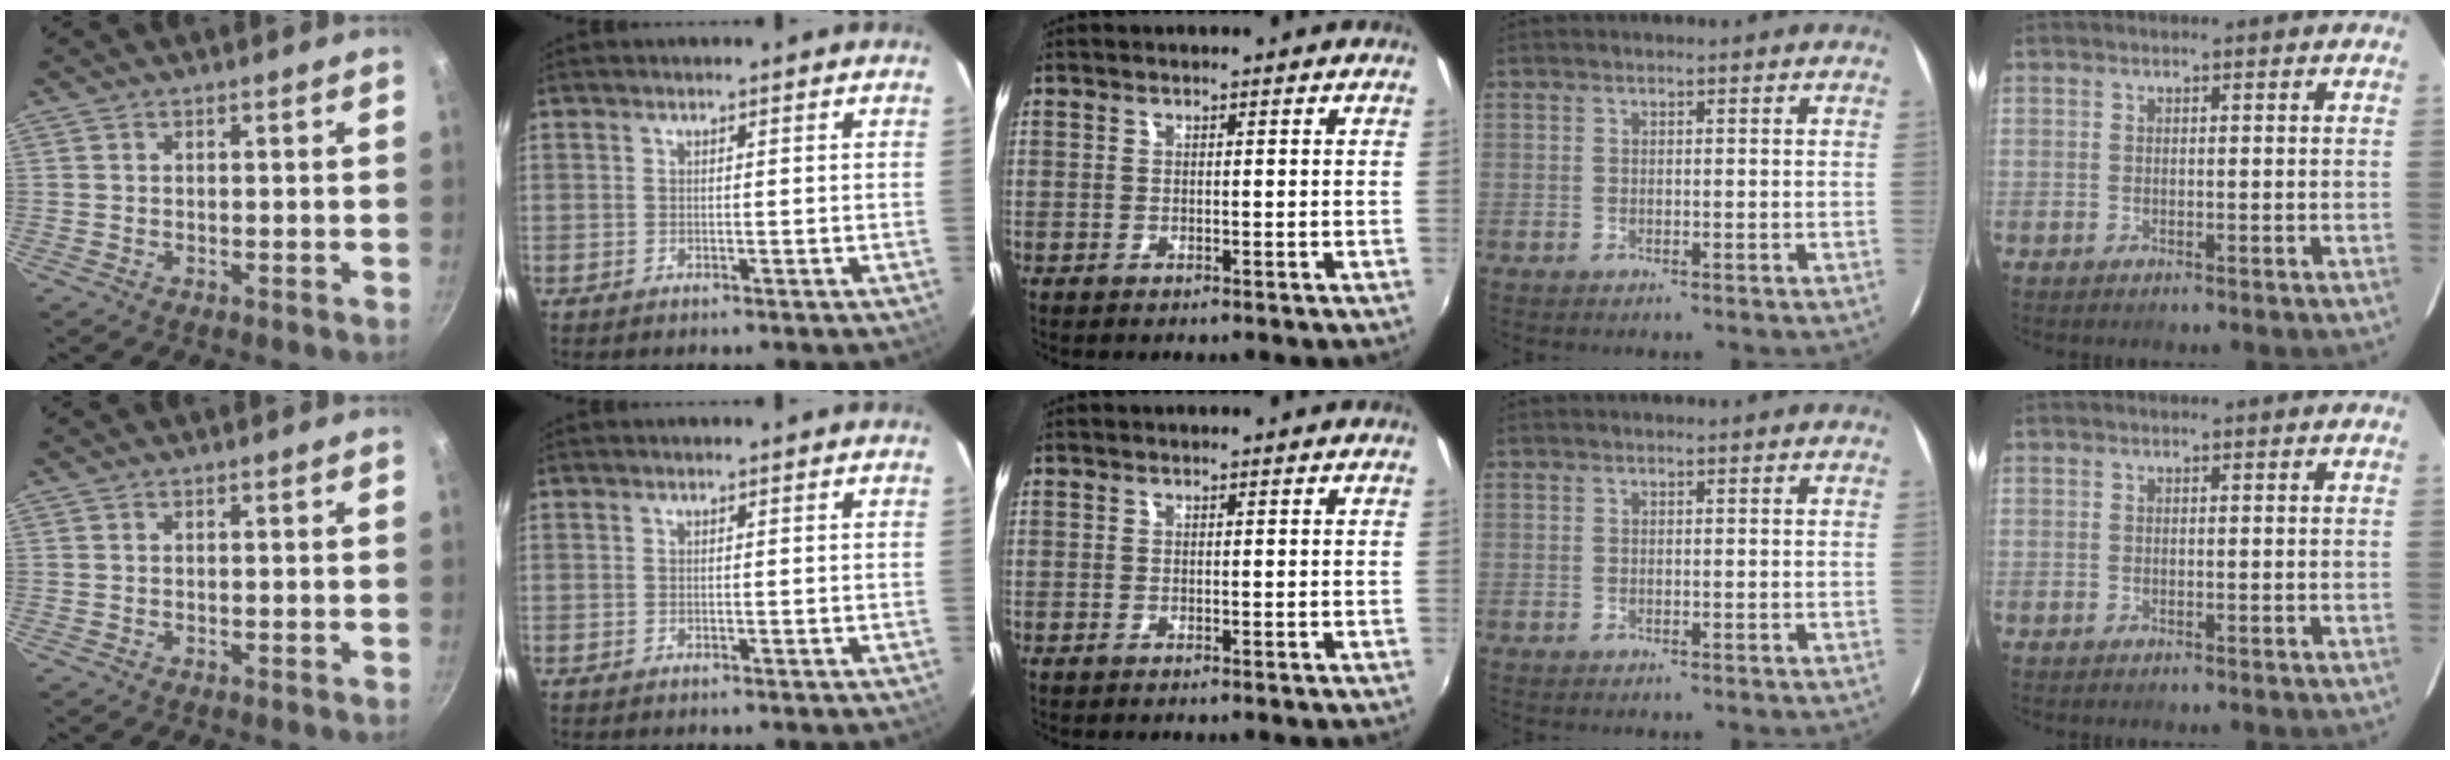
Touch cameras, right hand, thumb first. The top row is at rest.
{}